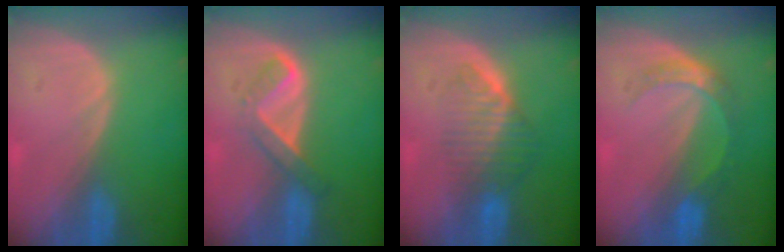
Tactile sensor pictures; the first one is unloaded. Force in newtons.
{"total": 5.3, "press": 4.4, "slide": 3.0}
{"total": 6.5, "press": 5.8, "slide": 2.8}
{"total": 5.0, "press": 4.5, "slide": 2.2}